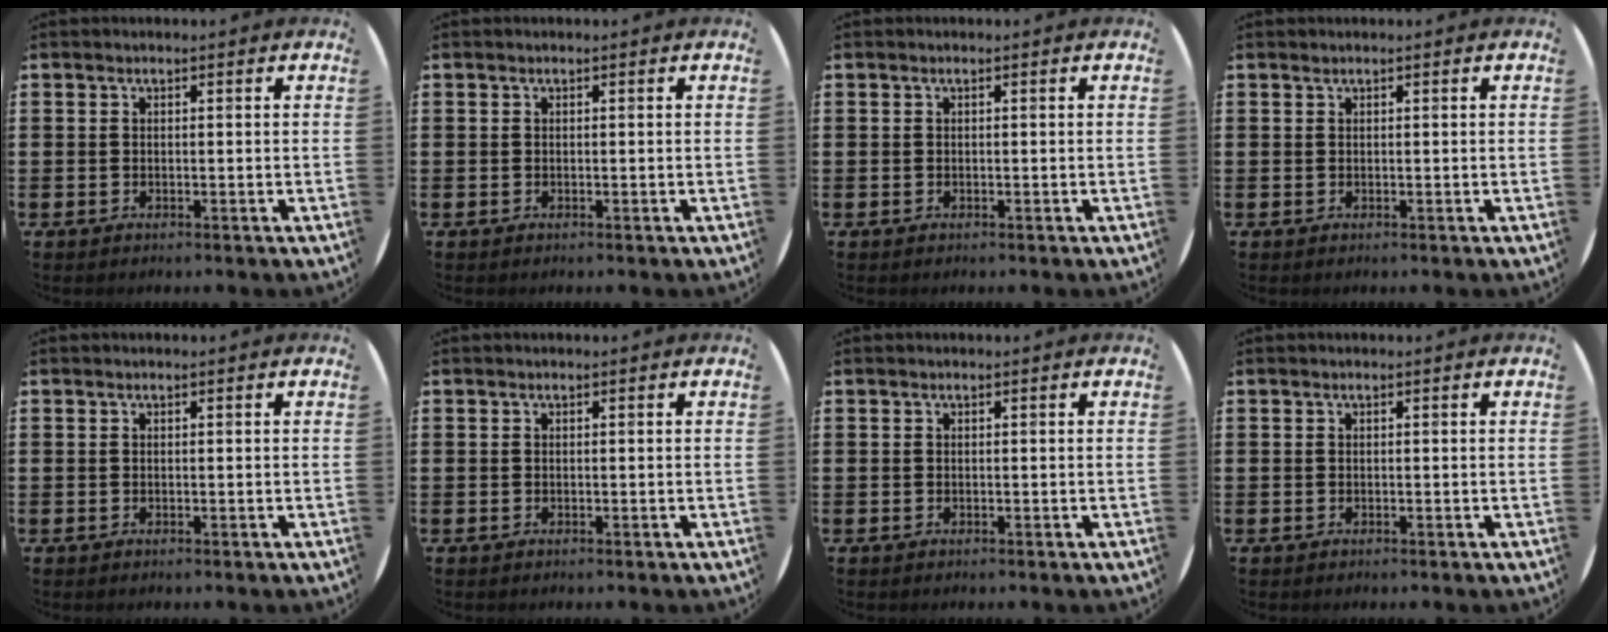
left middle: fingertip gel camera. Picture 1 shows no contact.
{"total": 0.0}
{"total": 0.0}
{"total": 0.0}
{"total": 0.0}
{"total": 0.0}
{"total": 0.0}
{"total": 0.0}